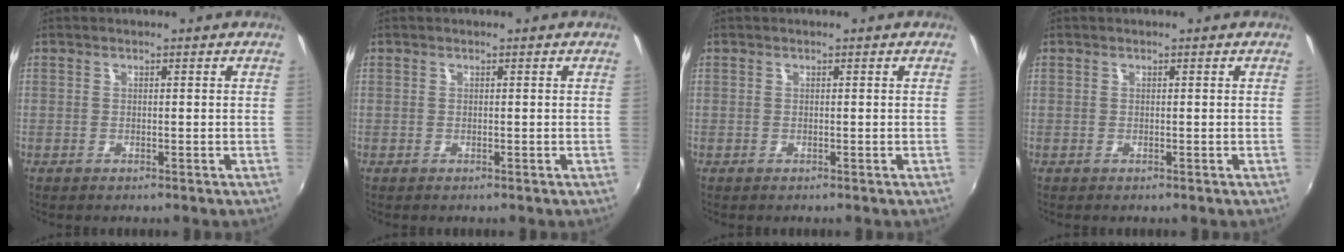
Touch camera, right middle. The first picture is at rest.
{"total": 0.0}
{"total": 0.0}
{"total": 0.0}